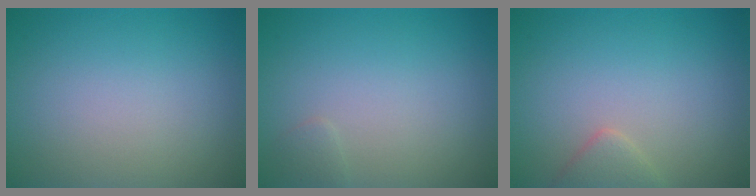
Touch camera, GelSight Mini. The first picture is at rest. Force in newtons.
{"total": 0.6, "press": 0.6, "slide": 0.1}
{"total": 1.6, "press": 1.6, "slide": 0.1}